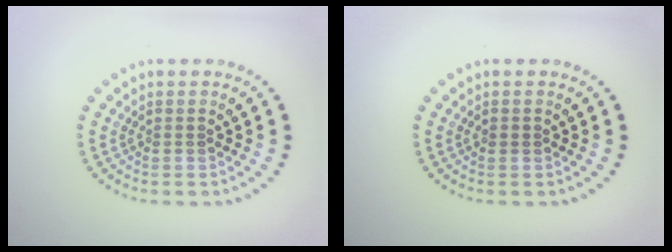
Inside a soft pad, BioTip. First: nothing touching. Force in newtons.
{"total": 0.8, "press": 0.8, "slide": 0.1}